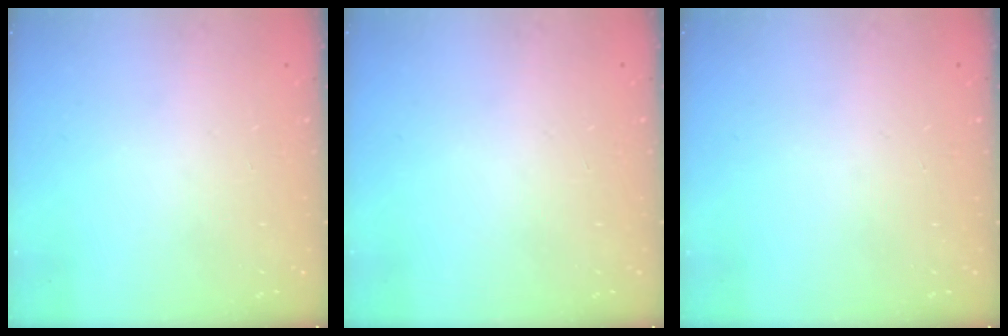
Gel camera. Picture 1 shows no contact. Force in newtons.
{"total": 0.0}
{"total": 0.0}